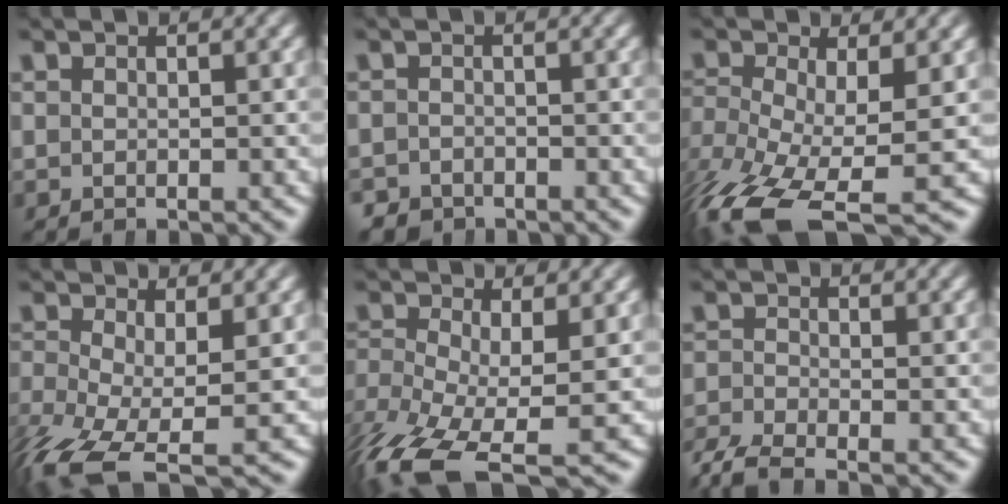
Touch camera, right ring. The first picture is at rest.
{"total": 2.8, "force": [-2.5, 1.2, -0.3], "torque": [0.005, -0.022, -0.037]}
{"total": 8.6, "force": [-5.3, 3.8, 5.5], "torque": [-0.138, -0.069, -0.055]}
{"total": 6.0, "force": [-3.3, 2.9, 4.0], "torque": [-0.111, -0.054, -0.029]}
{"total": 7.5, "force": [-4.3, 3.7, 4.9], "torque": [-0.130, -0.063, -0.043]}
{"total": 4.2, "force": [-3.5, 1.6, 1.7], "torque": [-0.031, -0.020, -0.050]}